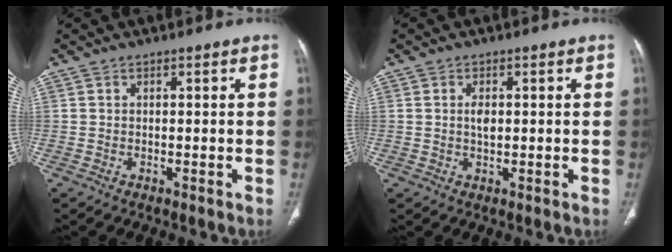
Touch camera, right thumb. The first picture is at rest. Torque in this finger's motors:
{"motor_torque": [0.54, 0.41, 0.28, -0.40, -0.01]}